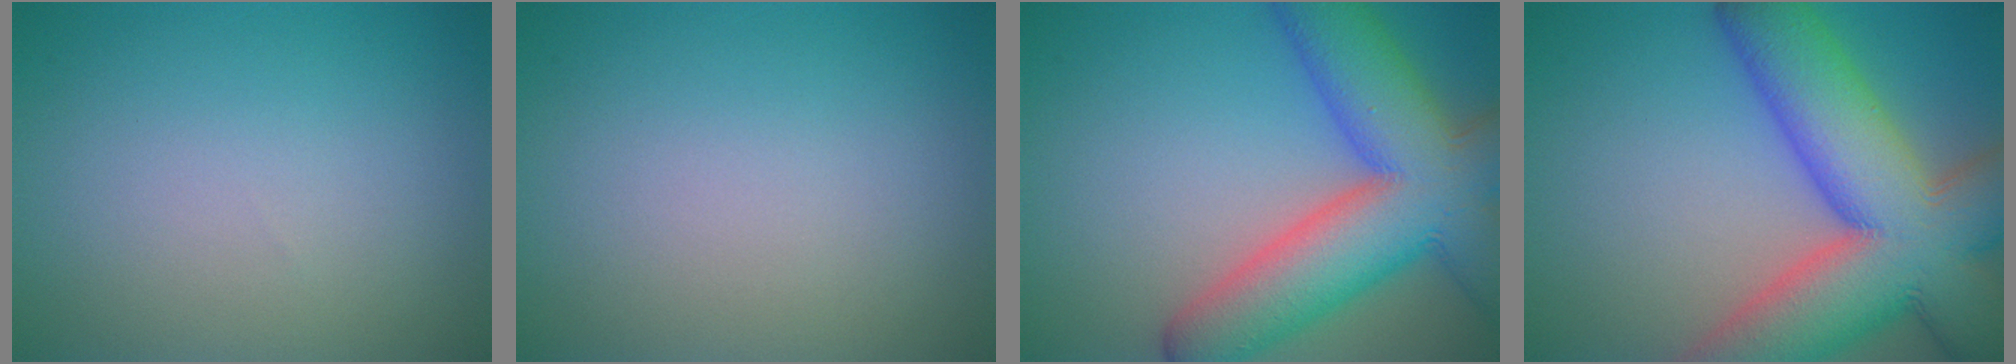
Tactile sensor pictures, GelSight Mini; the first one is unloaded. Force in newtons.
{"total": 0.0}
{"total": 12.5, "press": 12.5, "slide": 0.5}
{"total": 15.6, "press": 15.6, "slide": 0.9}